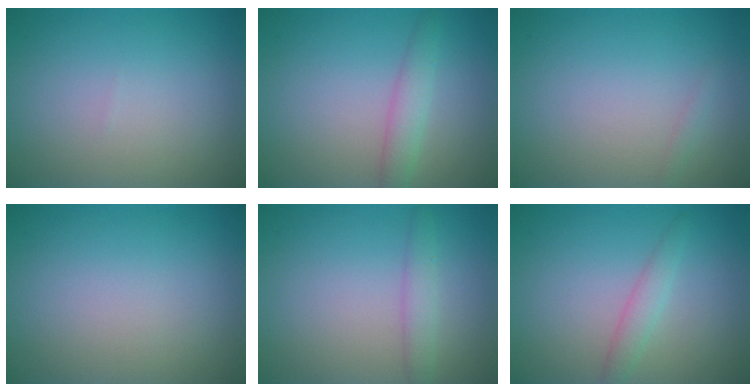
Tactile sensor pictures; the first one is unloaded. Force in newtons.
{"total": 2.2, "press": 2.2, "slide": 0.1}
{"total": 0.6, "press": 0.6, "slide": 0.0}
{"total": 0.0}
{"total": 1.9, "press": 1.9, "slide": 0.1}
{"total": 1.7, "press": 1.7, "slide": 0.1}